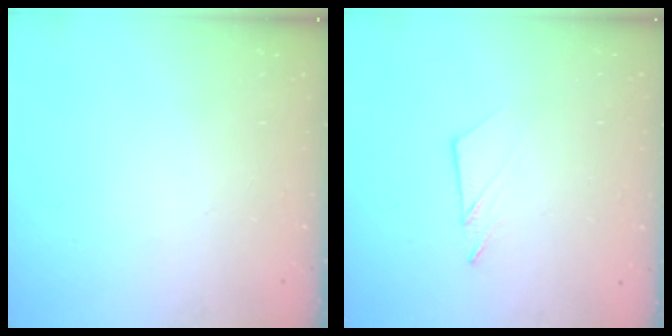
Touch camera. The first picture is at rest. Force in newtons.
{"total": 4.5, "press": 4.5, "slide": 0.1}